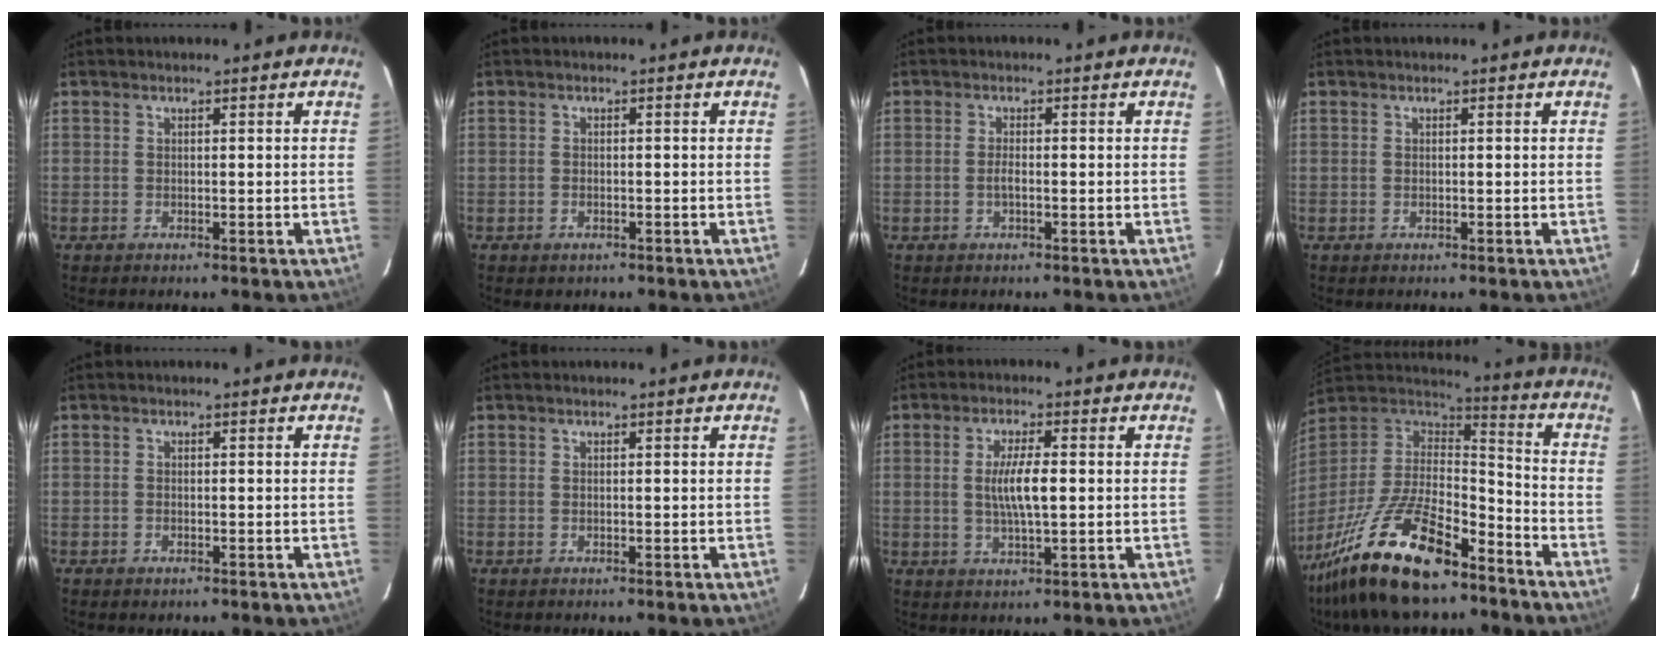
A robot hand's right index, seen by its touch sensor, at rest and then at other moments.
{"total": 1.4, "force": [-0.8, 1.0, 0.4], "torque": [-0.009, -0.001, -0.011]}
{"total": 1.2, "force": [-0.4, 0.2, 1.0], "torque": [-0.022, 0.002, -0.009]}
{"total": 0.0}
{"total": 1.0, "force": [-0.6, 0.7, 0.3], "torque": [-0.006, -0.001, -0.011]}
{"total": 0.0}
{"total": 6.1, "force": [0.2, 1.2, 5.9], "torque": [-0.111, -0.002, 0.006]}
{"total": 25.7, "force": [-17.2, 9.4, 16.6], "torque": [-0.337, -0.027, -0.292]}